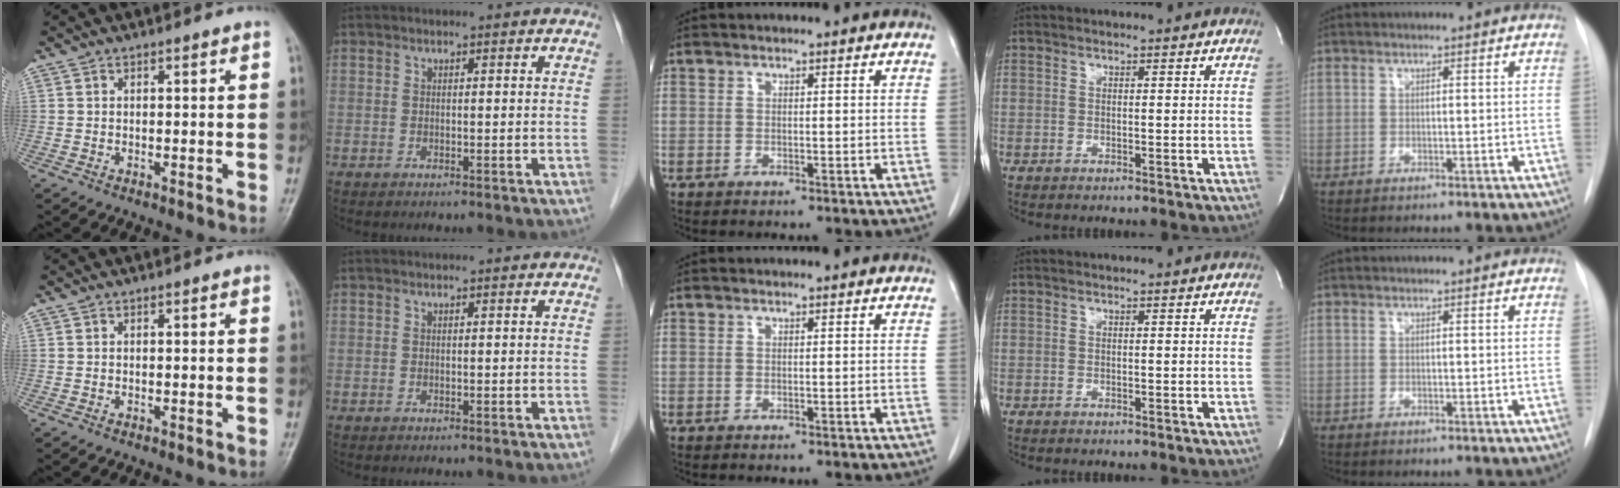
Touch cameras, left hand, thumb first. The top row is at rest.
{}